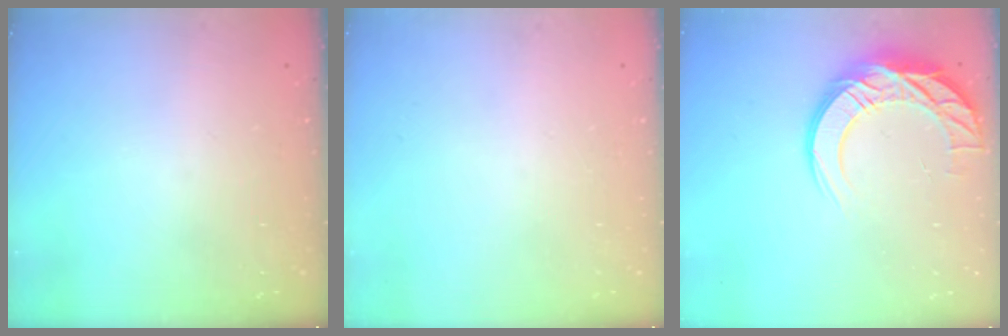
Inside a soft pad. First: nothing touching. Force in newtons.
{"total": 0.0}
{"total": 14.6, "press": 14.6, "slide": 1.0}